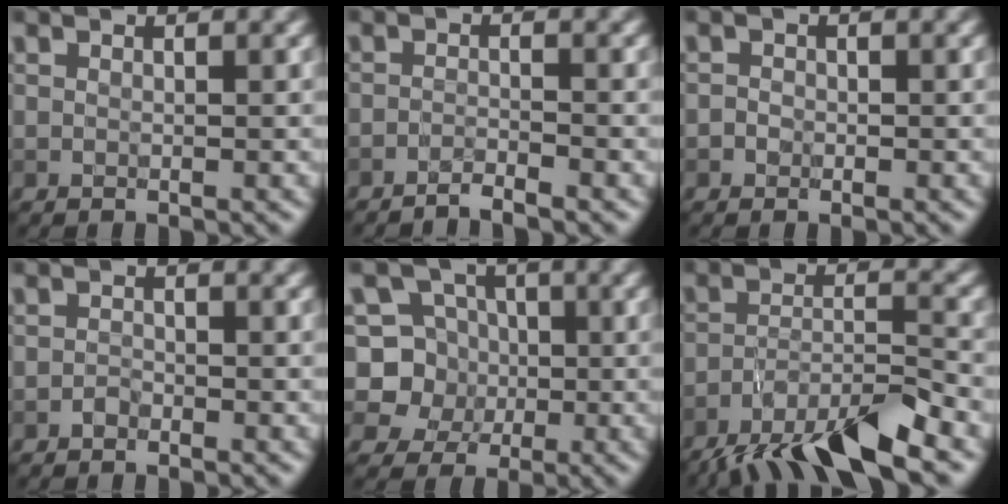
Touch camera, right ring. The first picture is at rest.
{"total": 1.9, "force": [-1.6, 0.2, 1.0], "torque": [-0.008, 0.003, -0.036]}
{"total": 0.8, "force": [-0.4, 0.7, 0.2], "torque": [0.000, -0.001, -0.008]}
{"total": 0.7, "force": [-0.5, 0.4, 0.2], "torque": [-0.003, 0.000, -0.011]}
{"total": 5.8, "force": [0.2, 5.5, 1.6], "torque": [-0.013, 0.021, -0.028]}
{"total": 8.7, "force": [-6.6, 1.8, 5.4], "torque": [-0.089, -0.002, -0.122]}